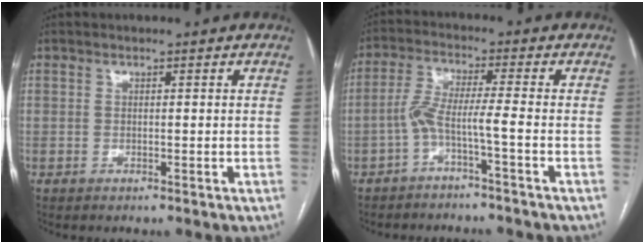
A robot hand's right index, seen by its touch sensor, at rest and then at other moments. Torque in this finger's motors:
{"motor_torque": [0.80, -0.53, 0.44, 0.12]}